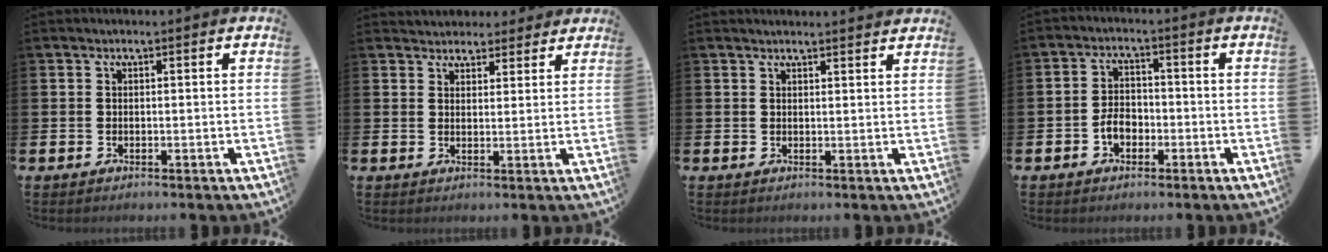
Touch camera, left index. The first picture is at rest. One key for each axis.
{"total": 3.5, "fx": 3.2, "fy": 1.4, "fz": -0.4, "tx": 0.007, "ty": -0.017, "tz": 0.056}
{"total": 1.6, "fx": 1.6, "fy": 0.0, "fz": 0.0, "tx": 0.010, "ty": -0.011, "tz": 0.025}
{"total": 3.2, "fx": -1.4, "fy": 2.2, "fz": 1.9, "tx": -0.023, "ty": -0.001, "tz": -0.033}